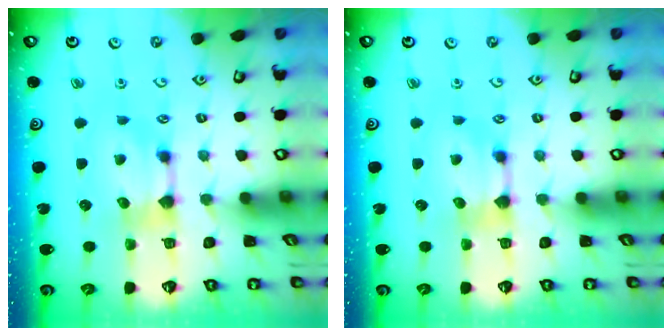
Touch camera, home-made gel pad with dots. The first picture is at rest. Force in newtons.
{"total": 0.0}